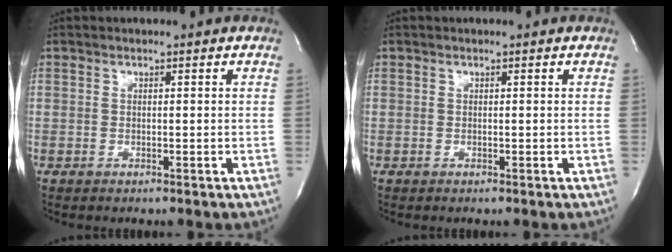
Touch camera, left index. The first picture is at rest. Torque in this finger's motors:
{"motor_torque": [0.00, 0.00, 0.00, 0.00]}